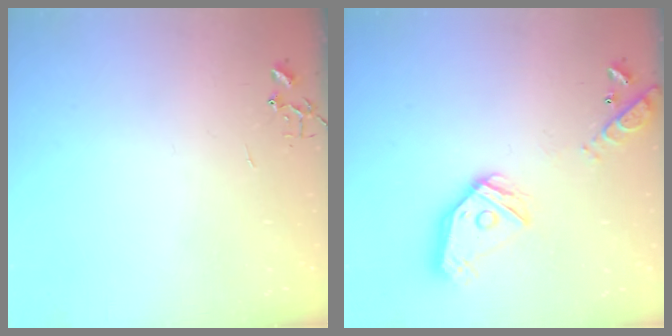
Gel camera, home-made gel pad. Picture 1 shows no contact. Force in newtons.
{"total": 18.0, "press": 17.8, "slide": 2.3}